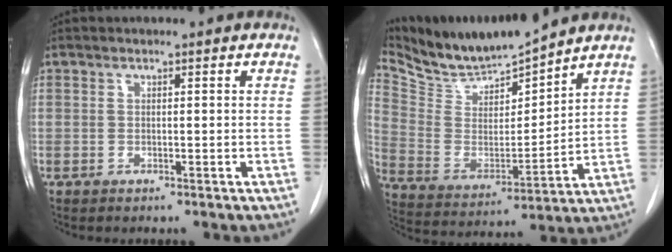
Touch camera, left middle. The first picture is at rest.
{"total": 11.2, "force": [10.9, -0.3, 2.5], "torque": [-0.064, -0.011, 0.227]}